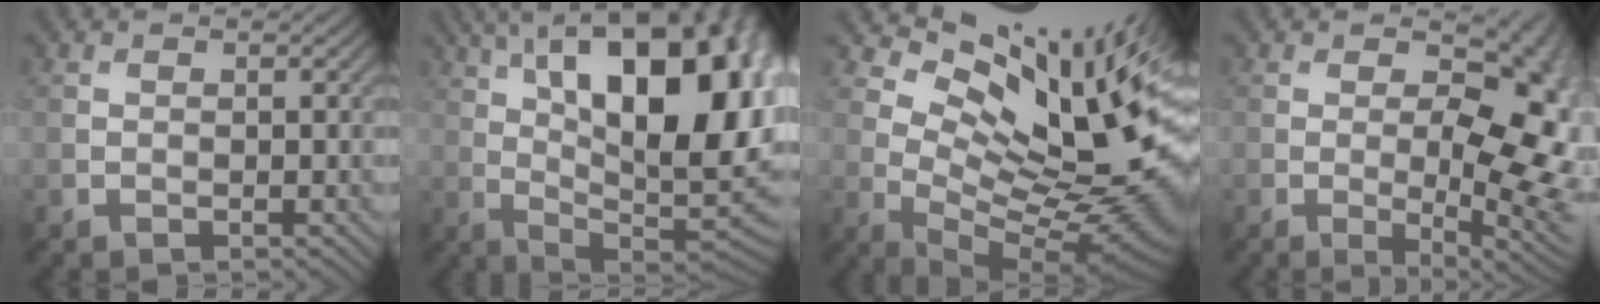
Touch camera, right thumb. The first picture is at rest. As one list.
[{"total": 20.5, "force": [5.8, 9.6, 17.2], "torque": [-0.239, 0.032, 0.087]}, {"total": 16.4, "force": [7.4, 7.3, 12.7], "torque": [-0.190, 0.003, 0.136]}, {"total": 14.9, "force": [1.0, 7.1, 13.1], "torque": [-0.165, -0.007, 0.025]}]